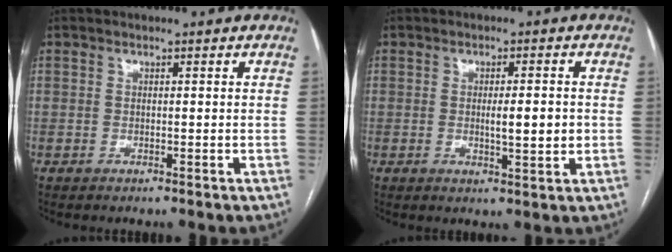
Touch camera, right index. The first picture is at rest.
{"total": 4.4, "force": [-0.3, 0.7, 4.3], "torque": [-0.072, -0.005, -0.002]}